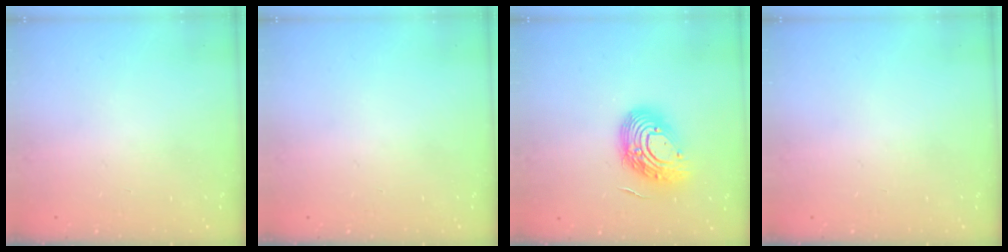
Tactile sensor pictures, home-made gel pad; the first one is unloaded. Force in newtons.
{"total": 0.0}
{"total": 14.8, "press": 14.7, "slide": 1.5}
{"total": 0.0}